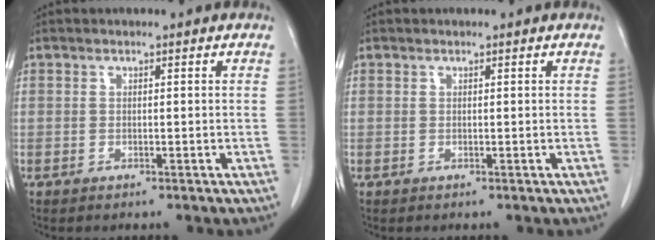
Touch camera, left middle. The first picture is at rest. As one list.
[{"total": 0.0}]